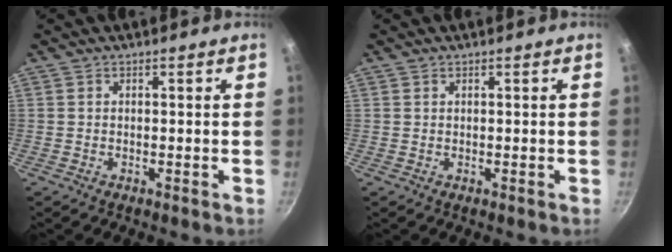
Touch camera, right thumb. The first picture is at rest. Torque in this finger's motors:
{"motor_torque": [-0.09, 0.38, 0.06, 0.16, -0.03]}